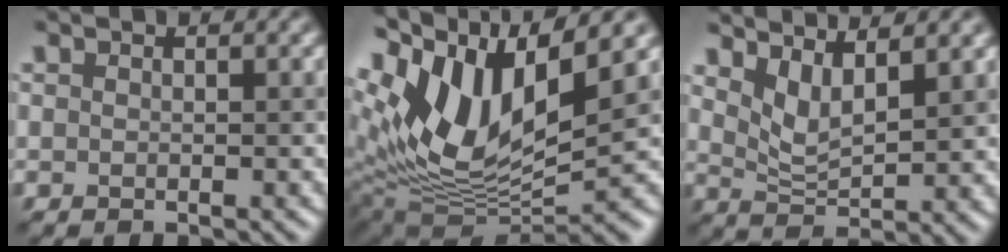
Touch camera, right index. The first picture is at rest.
{"total": 12.2, "force": [5.5, 4.9, 9.7], "torque": [-0.192, 0.008, 0.107]}
{"total": 3.6, "force": [2.3, 1.0, 2.5], "torque": [-0.060, -0.012, 0.050]}